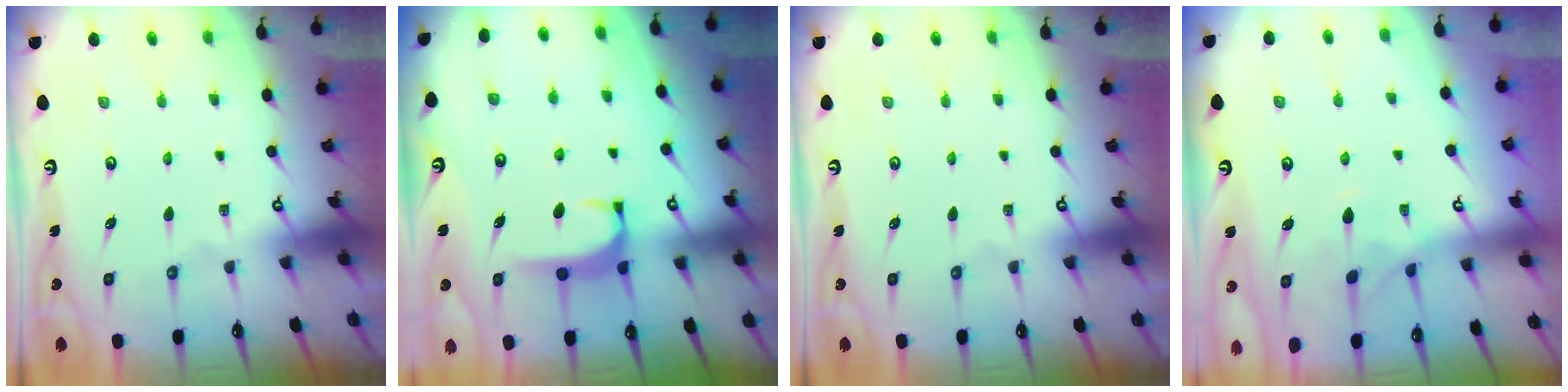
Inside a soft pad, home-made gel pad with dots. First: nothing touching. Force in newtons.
{"total": 1.9, "press": 1.8, "slide": 0.5}
{"total": 0.0}
{"total": 1.2, "press": 0.8, "slide": 0.9}